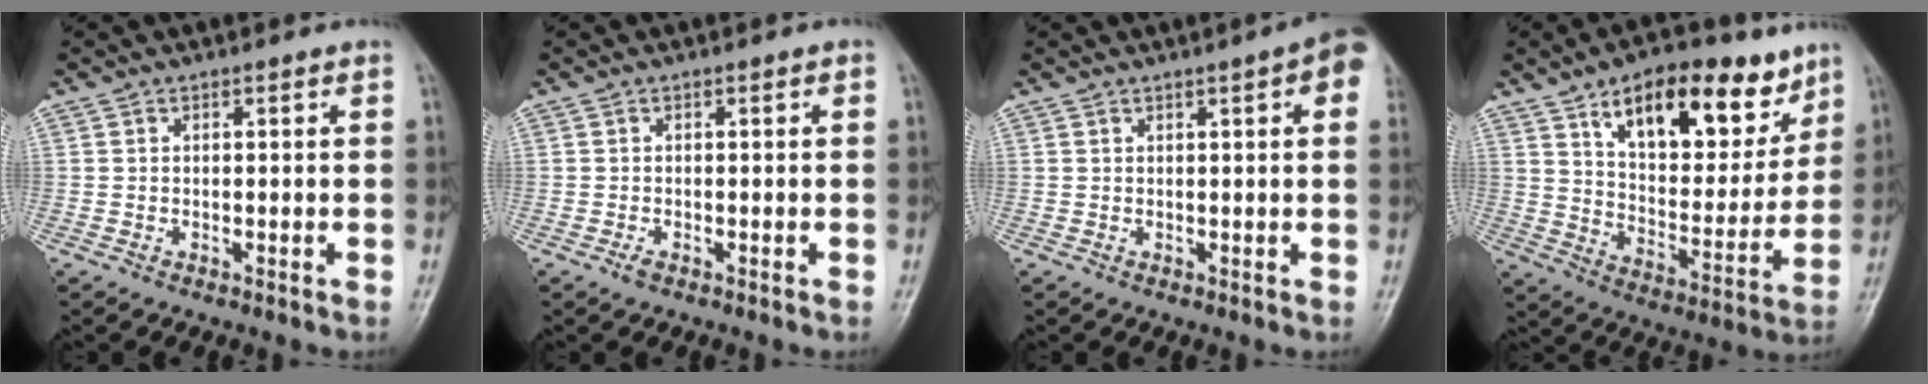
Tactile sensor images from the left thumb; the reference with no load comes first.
{"total": 1.0, "force": [-0.7, 0.4, 0.6], "torque": [-0.018, 0.002, -0.013]}
{"total": 6.2, "force": [2.5, 1.3, 5.5], "torque": [-0.061, 0.006, 0.024]}
{"total": 21.1, "force": [12.1, 10.1, 14.0], "torque": [-0.160, -0.052, 0.197]}